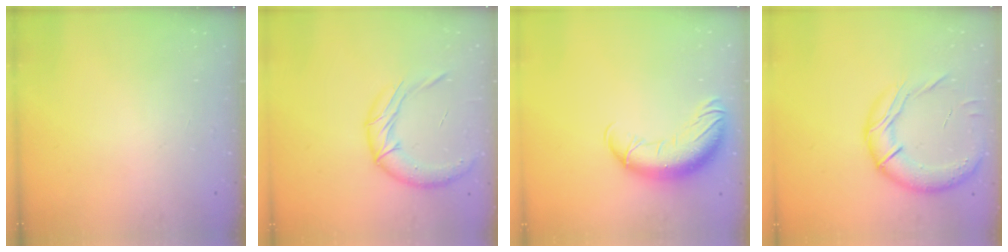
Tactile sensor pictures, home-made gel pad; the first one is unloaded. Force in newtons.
{"total": 14.7, "press": 14.5, "slide": 2.0}
{"total": 14.8, "press": 14.3, "slide": 3.6}
{"total": 17.8, "press": 17.6, "slide": 2.9}